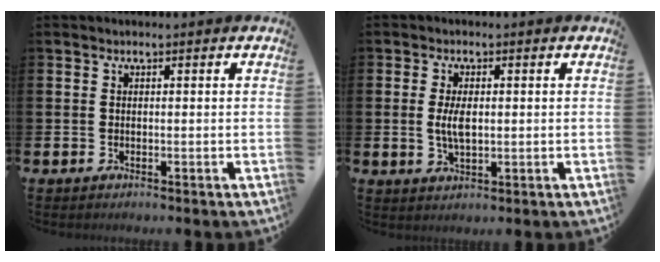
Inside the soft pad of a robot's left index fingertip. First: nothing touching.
{"total": 3.8, "force": [0.3, 1.8, 3.4], "torque": [-0.066, -0.001, -0.001]}